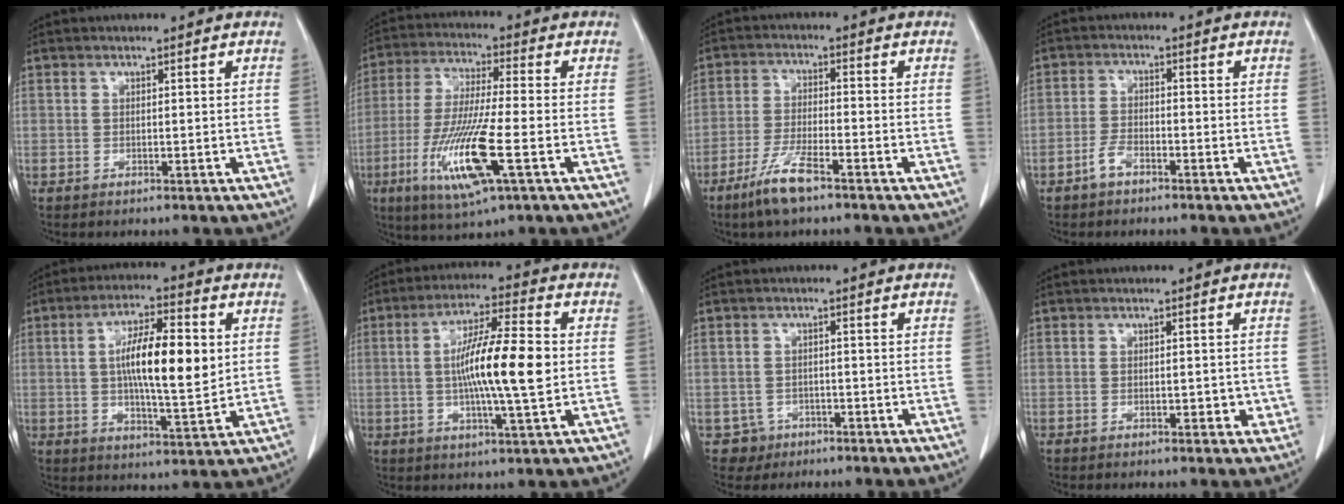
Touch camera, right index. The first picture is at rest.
{"total": 13.6, "force": [-4.7, 0.9, 12.8], "torque": [-0.266, -0.026, -0.084]}
{"total": 6.9, "force": [-4.7, 0.8, 5.0], "torque": [-0.108, -0.012, -0.089]}
{"total": 2.9, "force": [-2.1, 1.3, 1.5], "torque": [-0.030, 0.004, -0.039]}
{"total": 12.6, "force": [1.6, 2.9, 12.2], "torque": [-0.214, 0.005, 0.024]}
{"total": 13.0, "force": [0.0, 1.1, 12.9], "torque": [-0.229, 0.003, -0.004]}
{"total": 3.0, "force": [-1.5, 2.6, -0.4], "torque": [0.012, 0.014, -0.023]}
{"total": 2.2, "force": [-0.4, 1.2, 1.8], "torque": [-0.022, 0.001, 0.001]}